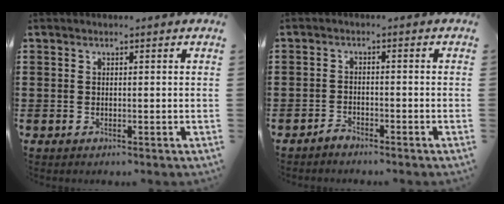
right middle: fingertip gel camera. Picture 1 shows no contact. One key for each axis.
{"total": 1.8, "fx": -1.7, "fy": 0.4, "fz": 0.2, "tx": -0.010, "ty": 0.001, "tz": -0.035}